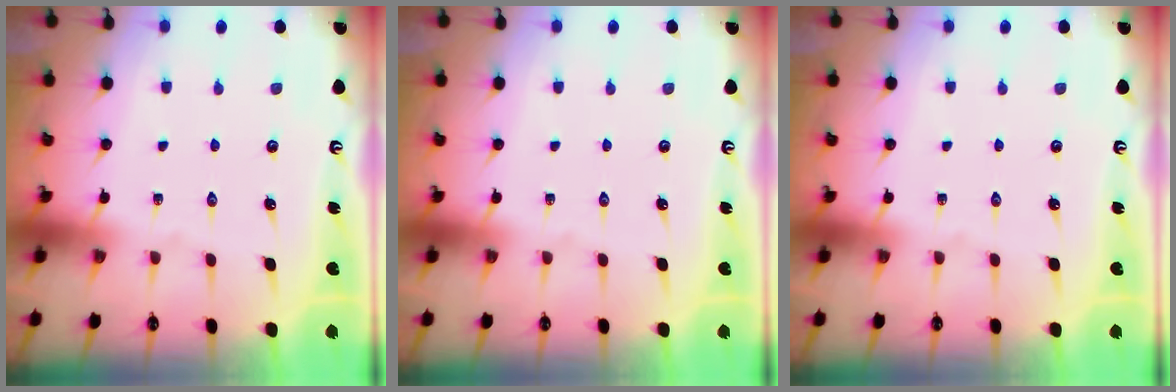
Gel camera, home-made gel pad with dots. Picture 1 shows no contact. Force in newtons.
{"total": 0.0}
{"total": 0.0}